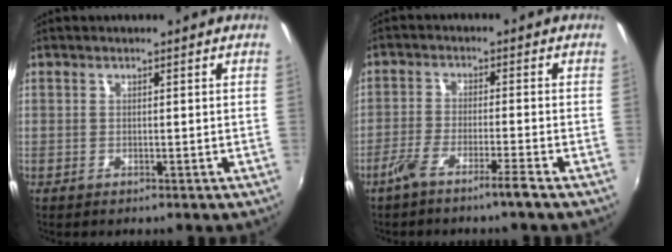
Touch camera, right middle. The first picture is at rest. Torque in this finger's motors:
{"motor_torque": [0.28, -0.23, 0.06, 0.05]}